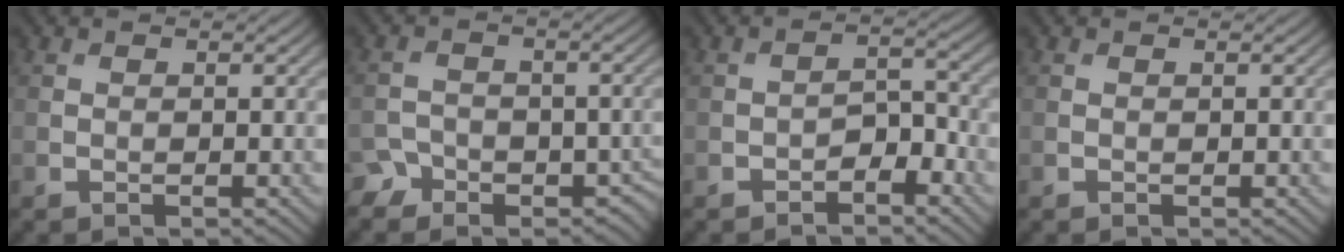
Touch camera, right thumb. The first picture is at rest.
{"total": 6.5, "force": [-4.6, 4.3, 1.7], "torque": [-0.015, -0.009, -0.066]}
{"total": 3.1, "force": [-2.0, 1.5, 1.9], "torque": [-0.026, 0.012, -0.036]}
{"total": 0.0}